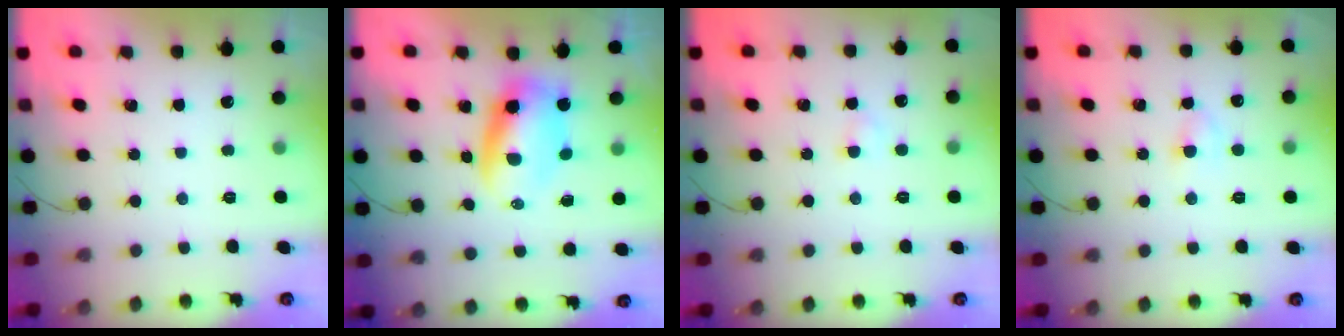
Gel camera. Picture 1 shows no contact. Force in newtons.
{"total": 6.9, "press": 6.7, "slide": 1.6}
{"total": 2.3, "press": 2.1, "slide": 0.8}
{"total": 2.7, "press": 2.4, "slide": 1.2}